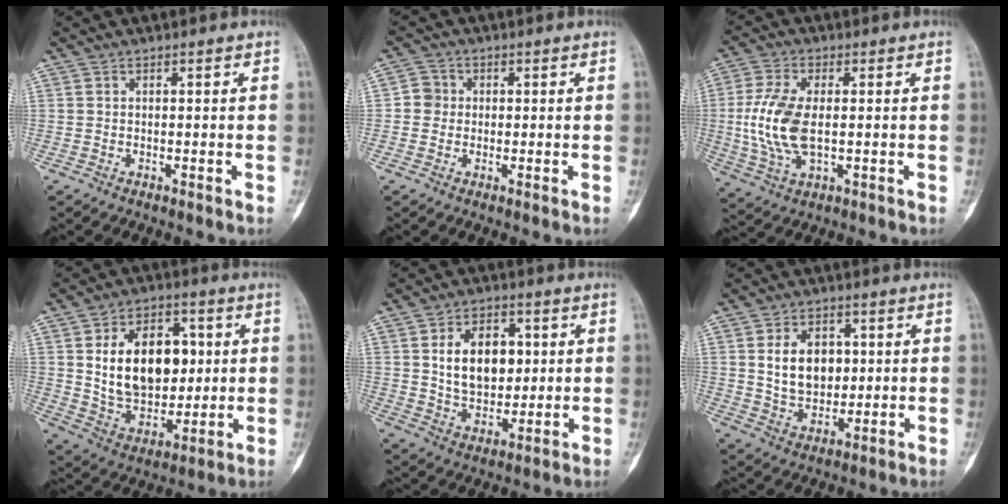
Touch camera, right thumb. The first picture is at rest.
{"total": 3.2, "force": [-0.1, 3.1, 0.9], "torque": [0.004, 0.008, -0.009]}
{"total": 11.8, "force": [0.0, 6.1, 10.1], "torque": [-0.224, -0.003, 0.002]}
{"total": 18.4, "force": [3.0, 12.3, 13.3], "torque": [-0.162, -0.005, 0.060]}
{"total": 12.6, "force": [2.3, 8.5, 9.0], "torque": [-0.105, -0.007, 0.046]}
{"total": 10.2, "force": [1.9, 7.2, 7.0], "torque": [-0.081, -0.011, 0.041]}